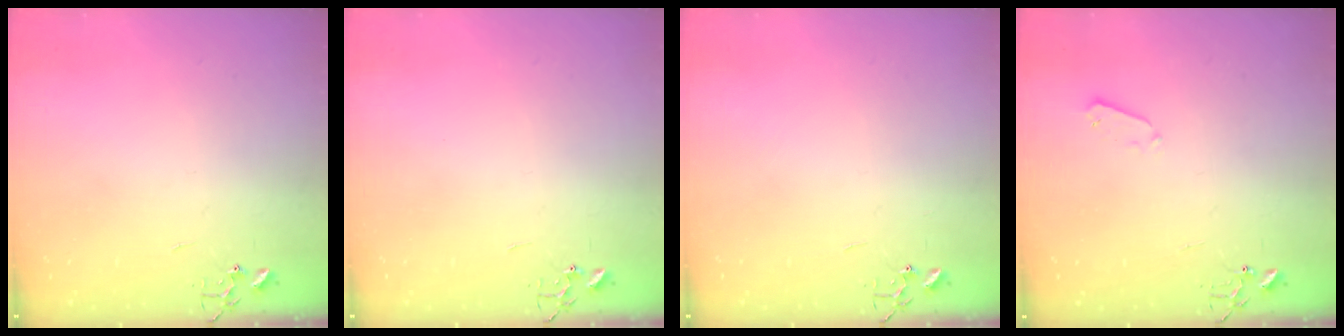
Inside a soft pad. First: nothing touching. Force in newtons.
{"total": 0.0}
{"total": 0.0}
{"total": 3.3, "press": 3.2, "slide": 0.7}